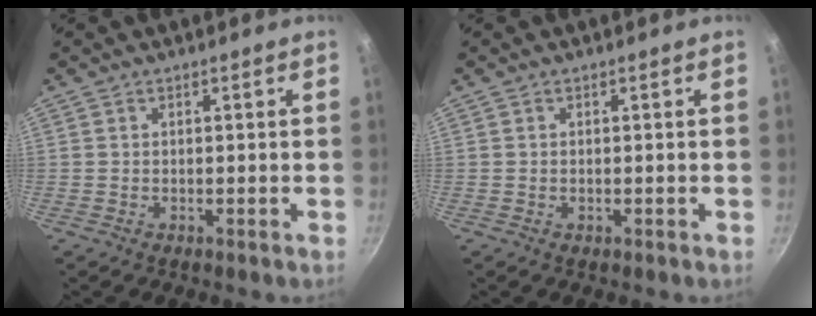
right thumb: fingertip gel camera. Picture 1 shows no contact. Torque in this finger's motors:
{"motor_torque": [-0.67, 0.08, -0.27, -0.05, -0.05]}